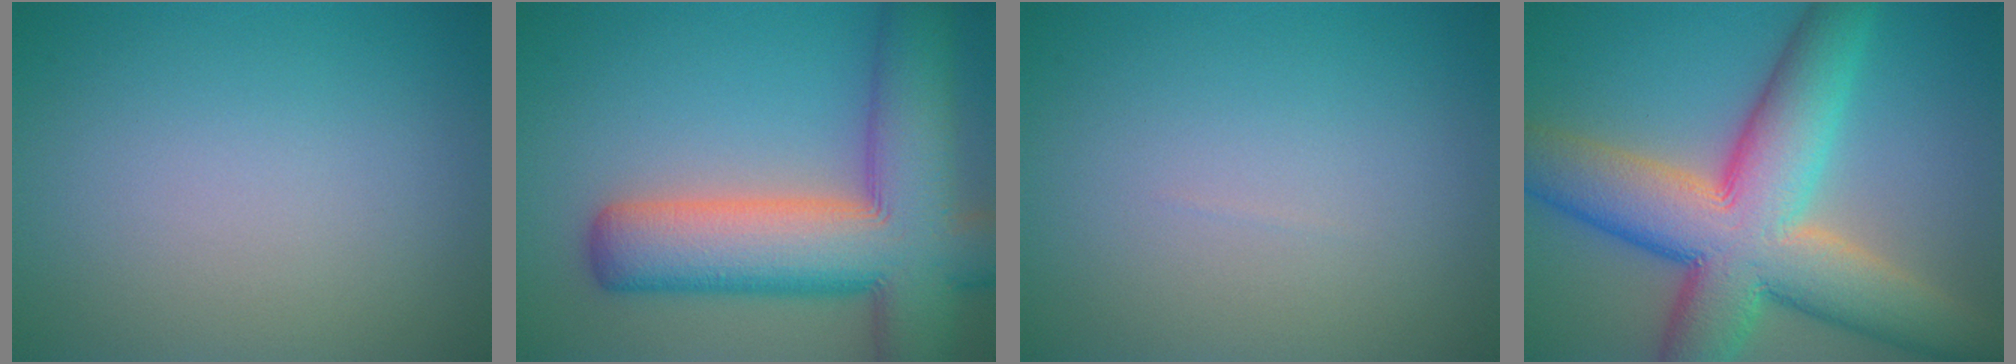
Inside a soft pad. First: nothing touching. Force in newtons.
{"total": 12.8, "press": 12.8, "slide": 0.8}
{"total": 0.0}
{"total": 12.9, "press": 12.9, "slide": 0.7}